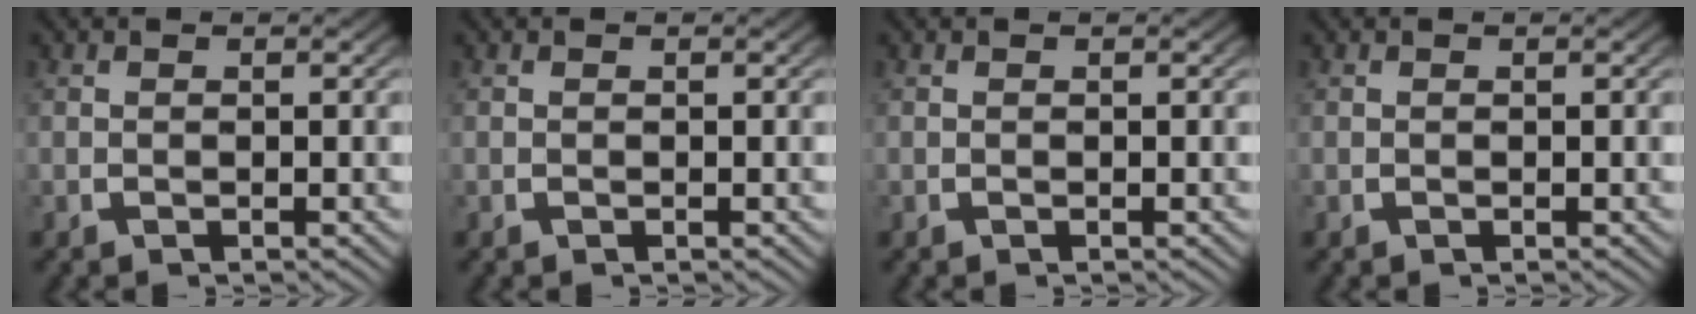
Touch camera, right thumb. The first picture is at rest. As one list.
[{"total": 0.0}, {"total": 0.0}, {"total": 0.0}]